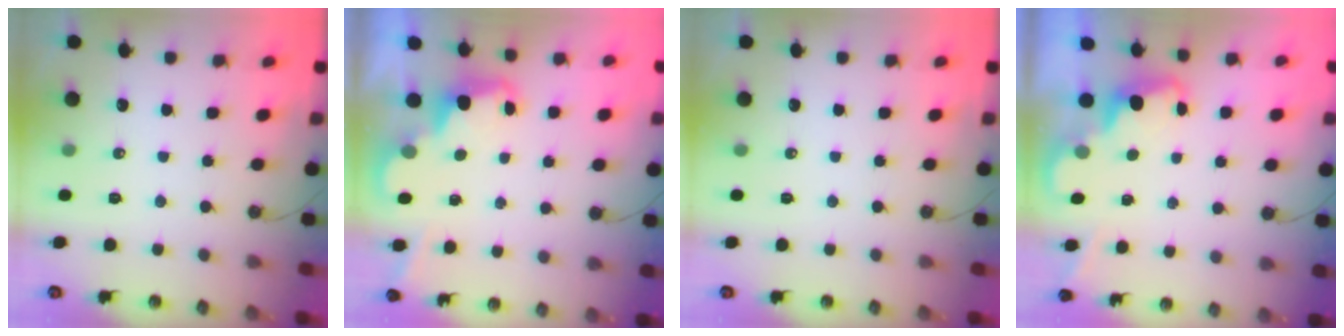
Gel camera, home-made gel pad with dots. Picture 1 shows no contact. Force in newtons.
{"total": 2.4, "press": 2.3, "slide": 0.6}
{"total": 0.0}
{"total": 2.3, "press": 2.2, "slide": 0.6}